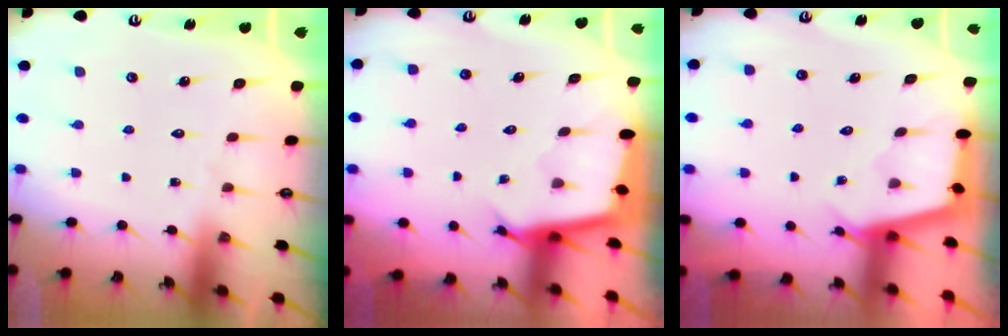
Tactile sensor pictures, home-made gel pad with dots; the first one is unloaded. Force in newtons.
{"total": 2.5, "press": 2.5, "slide": 0.1}
{"total": 2.7, "press": 2.7, "slide": 0.3}